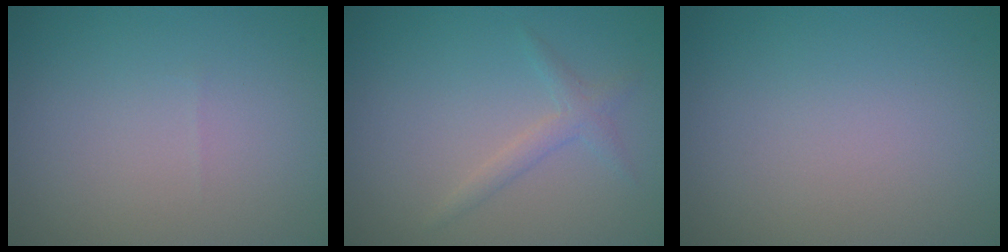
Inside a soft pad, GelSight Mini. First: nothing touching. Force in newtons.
{"total": 1.5, "press": 1.5, "slide": 0.1}
{"total": 0.0}